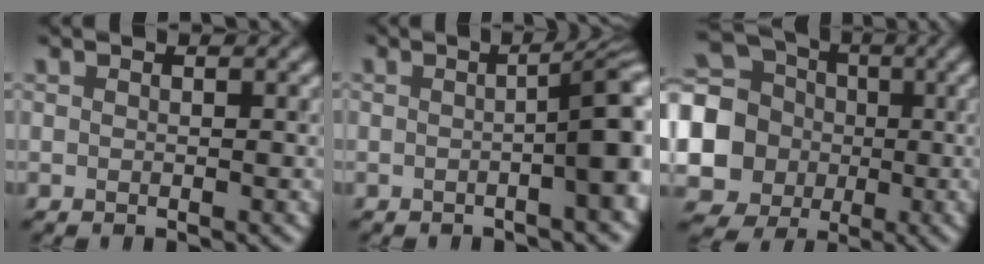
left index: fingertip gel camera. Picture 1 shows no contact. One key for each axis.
{"total": 5.4, "fx": -0.5, "fy": 1.1, "fz": 5.3, "tx": -0.055, "ty": 0.013, "tz": -0.006}
{"total": 12.8, "fx": -0.5, "fy": 11.8, "fz": 4.9, "tx": -0.154, "ty": 0.000, "tz": -0.032}